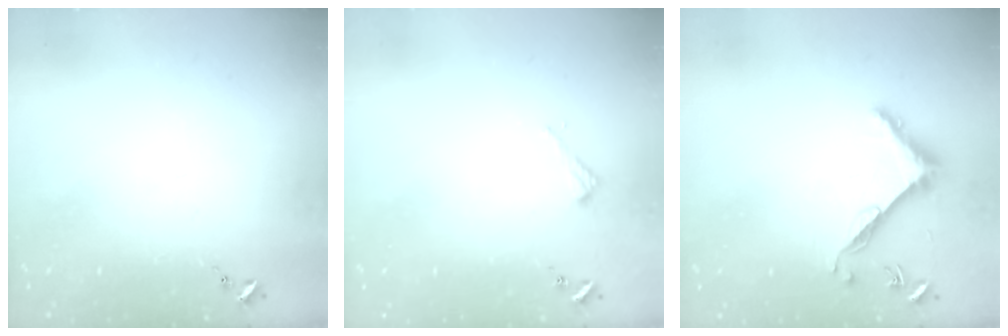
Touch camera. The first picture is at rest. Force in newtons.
{"total": 2.2, "press": 2.2, "slide": 0.2}
{"total": 7.5, "press": 7.5, "slide": 0.5}